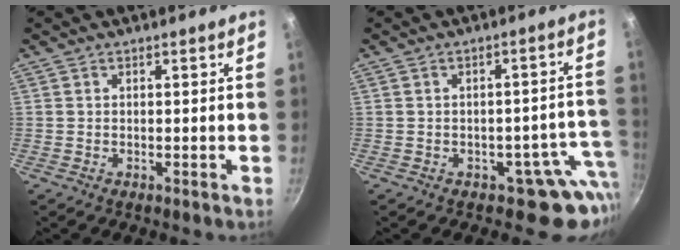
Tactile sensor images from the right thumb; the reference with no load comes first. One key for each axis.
{"total": 9.1, "fx": -3.9, "fy": 6.8, "fz": 4.7, "tx": 0.035, "ty": 0.044, "tz": -0.034}